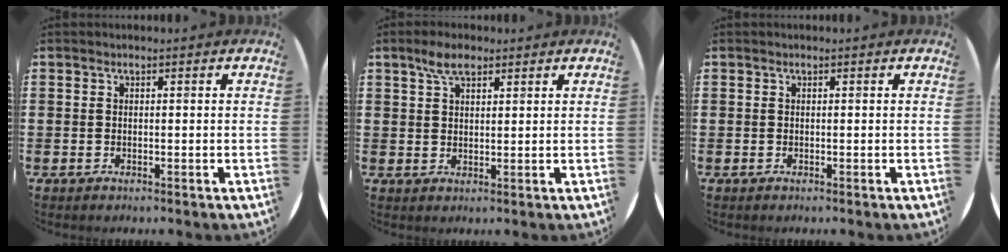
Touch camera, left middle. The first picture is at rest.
{"total": 4.0, "force": [2.9, 1.7, 2.2], "torque": [-0.040, 0.004, 0.050]}
{"total": 0.0}